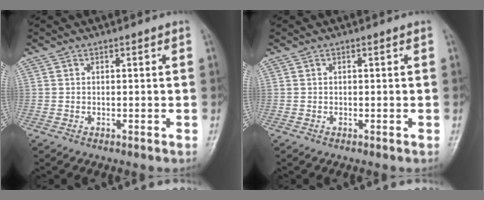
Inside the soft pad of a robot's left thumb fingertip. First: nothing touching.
{"total": 0.0}